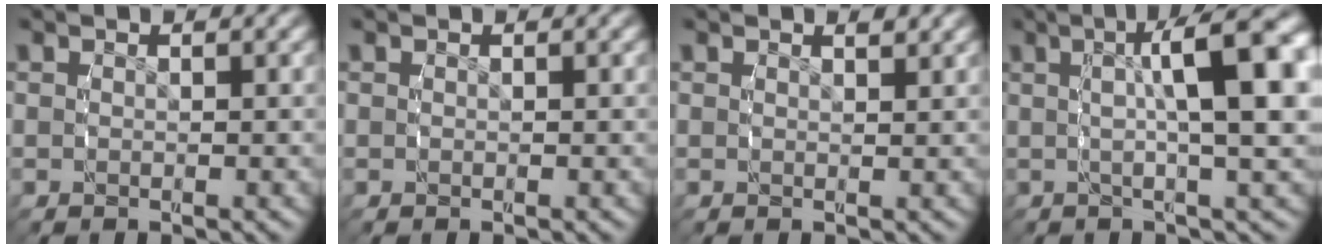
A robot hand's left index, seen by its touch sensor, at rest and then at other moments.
{"total": 0.0}
{"total": 0.7, "force": [0.7, -0.2, 0.1], "torque": [0.000, -0.001, 0.011]}
{"total": 8.7, "force": [1.8, 2.6, 8.1], "torque": [-0.107, 0.023, 0.022]}